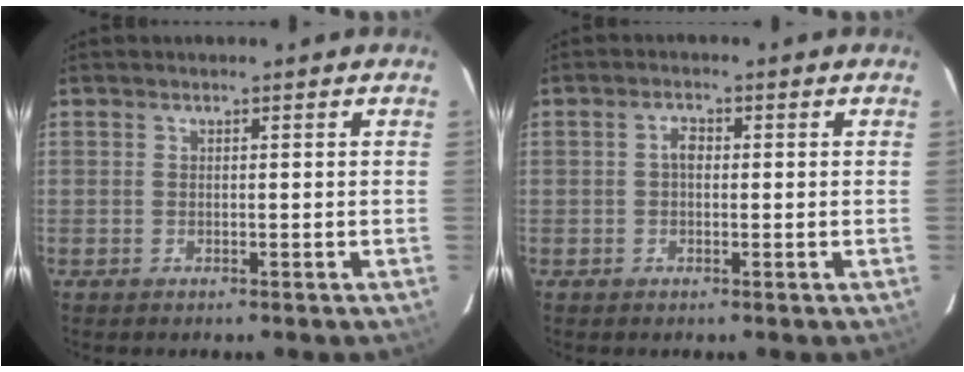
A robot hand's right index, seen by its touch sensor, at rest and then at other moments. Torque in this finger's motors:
{"motor_torque": [0.26, 0.00, 0.08, 0.04]}